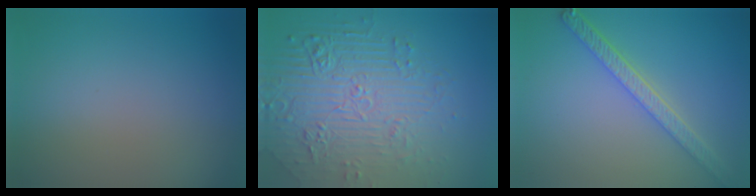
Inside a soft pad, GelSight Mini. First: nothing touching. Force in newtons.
{"total": 7.7, "press": 5.7, "slide": 5.2}
{"total": 4.1, "press": 3.3, "slide": 2.4}